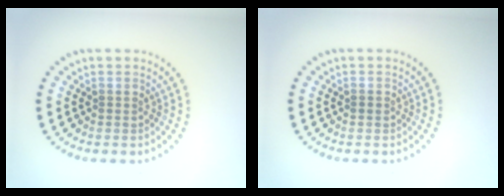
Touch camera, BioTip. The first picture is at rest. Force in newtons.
{"total": 0.5, "press": 0.5, "slide": 0.1}